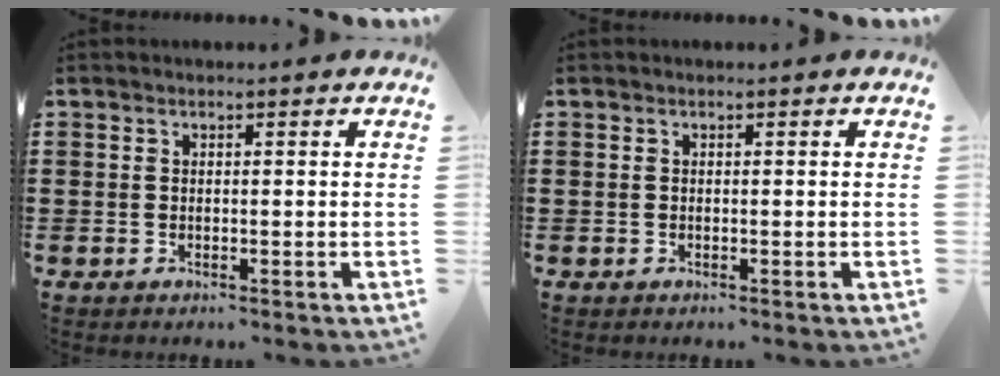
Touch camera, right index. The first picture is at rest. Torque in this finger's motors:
{"motor_torque": [0.96, 1.17, -0.05, -0.01]}